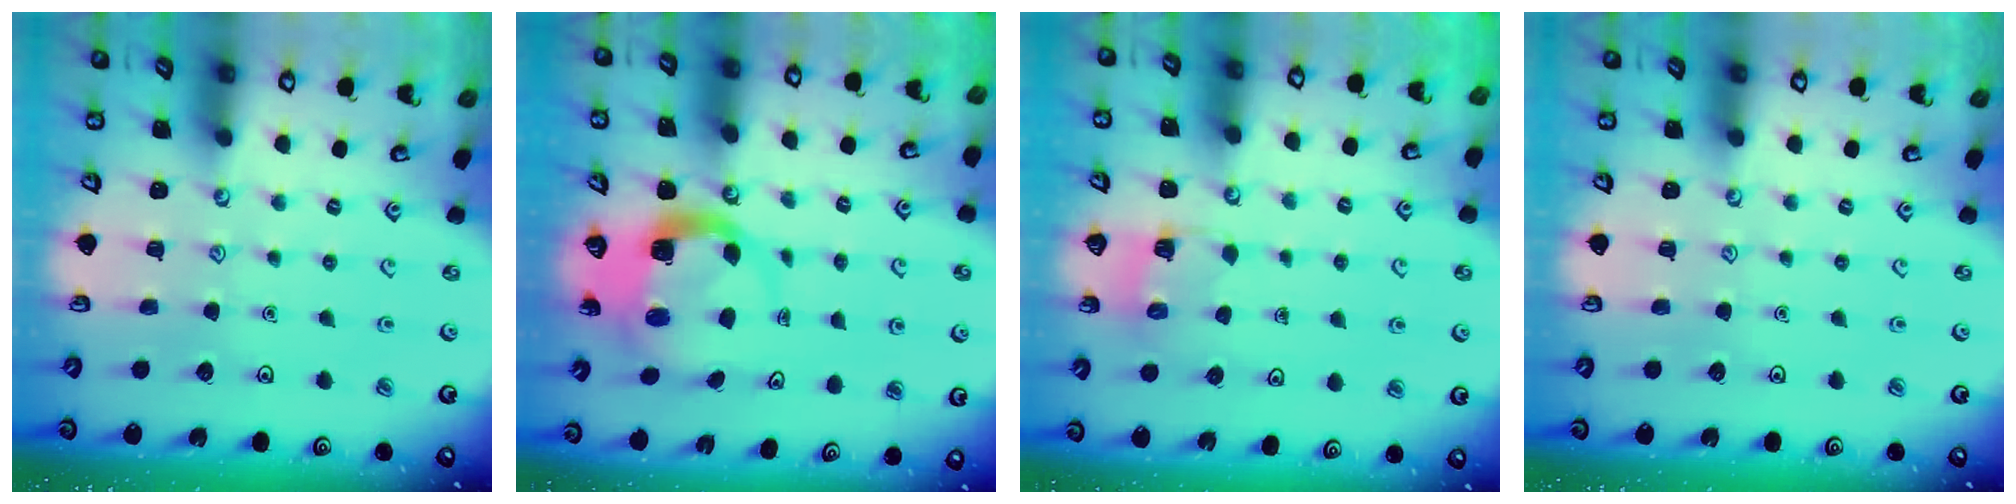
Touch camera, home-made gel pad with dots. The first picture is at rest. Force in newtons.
{"total": 5.5, "press": 5.4, "slide": 0.8}
{"total": 4.1, "press": 4.1, "slide": 0.2}
{"total": 0.0}